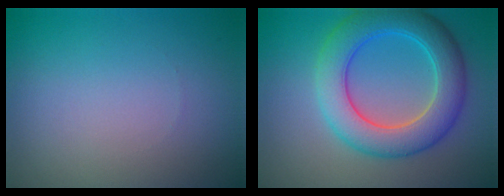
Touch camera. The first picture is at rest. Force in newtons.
{"total": 7.0, "press": 7.0, "slide": 0.2}